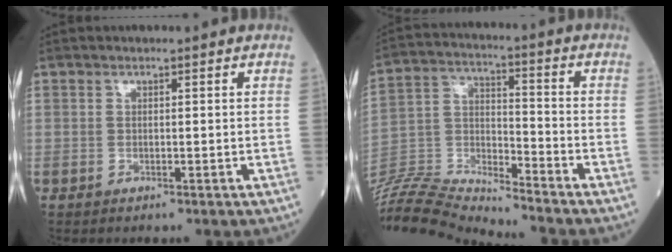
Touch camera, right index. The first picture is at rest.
{"total": 14.6, "force": [-14.5, -0.5, 2.2], "torque": [-0.048, 0.030, -0.270]}